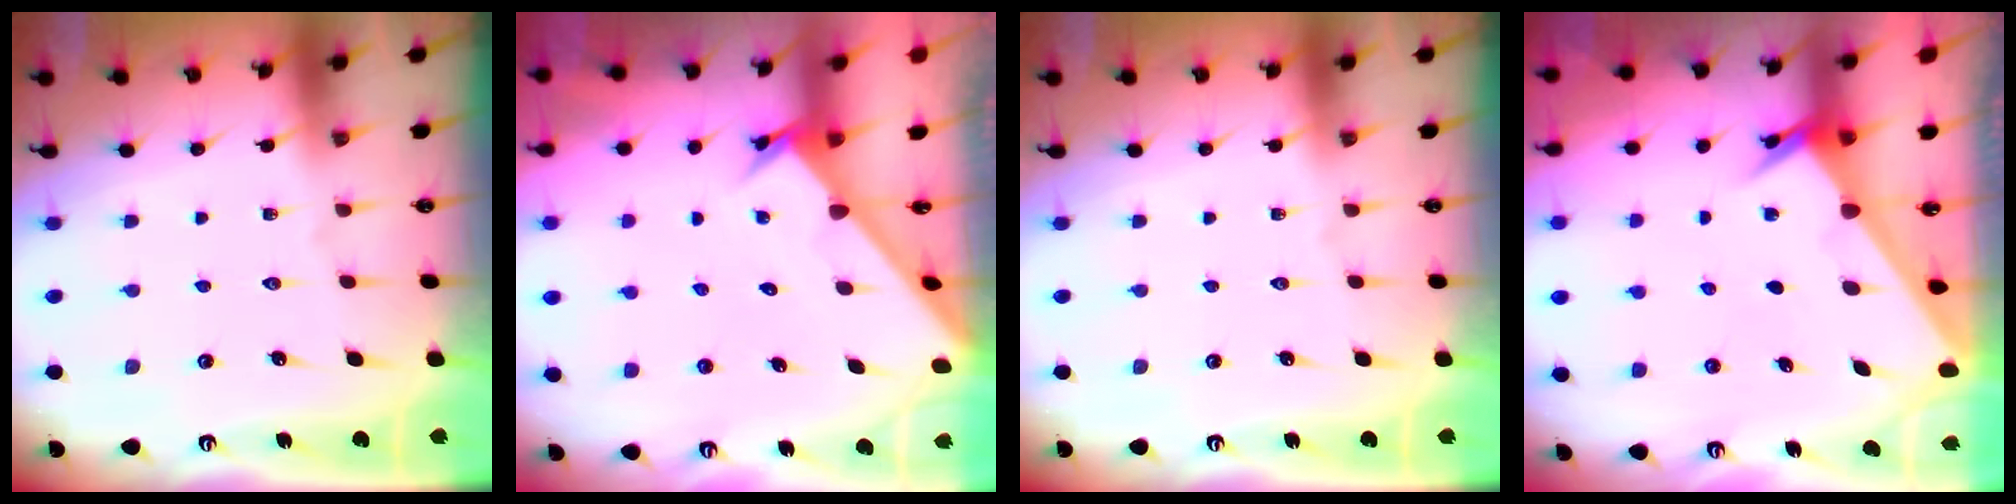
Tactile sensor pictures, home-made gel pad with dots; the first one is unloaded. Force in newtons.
{"total": 2.7, "press": 2.6, "slide": 0.3}
{"total": 0.0}
{"total": 2.5, "press": 2.5, "slide": 0.2}